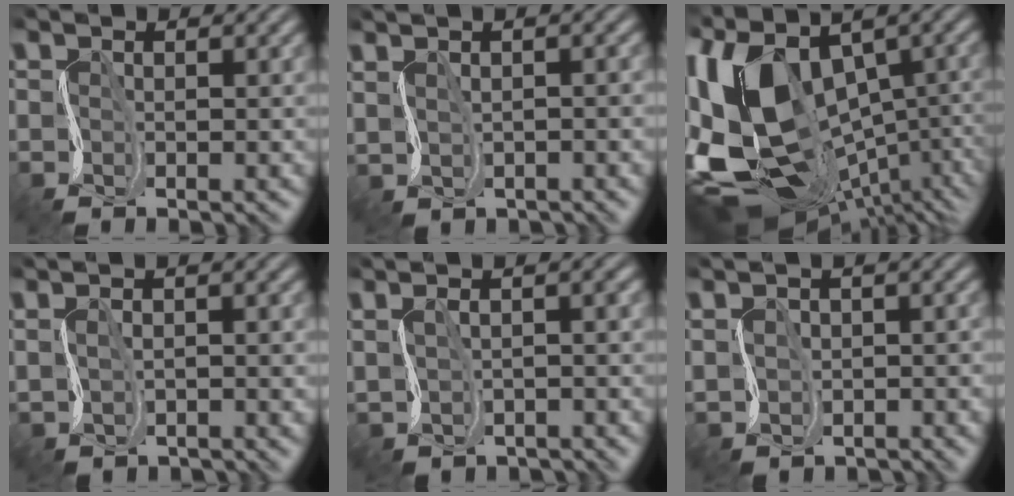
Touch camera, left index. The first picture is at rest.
{"total": 1.1, "force": [-0.2, -1.0, -0.4], "torque": [-0.002, -0.010, 0.007]}
{"total": 16.2, "force": [0.1, 9.6, 13.0], "torque": [-0.234, -0.019, 0.047]}
{"total": 0.6, "force": [-0.3, -0.5, 0.1], "torque": [-0.013, -0.011, 0.008]}
{"total": 0.8, "force": [-0.2, -0.1, 0.7], "torque": [-0.017, -0.010, 0.009]}
{"total": 0.7, "force": [-0.7, 0.1, -0.1], "torque": [-0.002, -0.013, -0.003]}